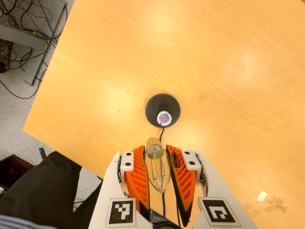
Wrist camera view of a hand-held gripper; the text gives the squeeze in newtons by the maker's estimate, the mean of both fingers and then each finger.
{"total": 22.9, "left": 24.4, "right": 21.4}